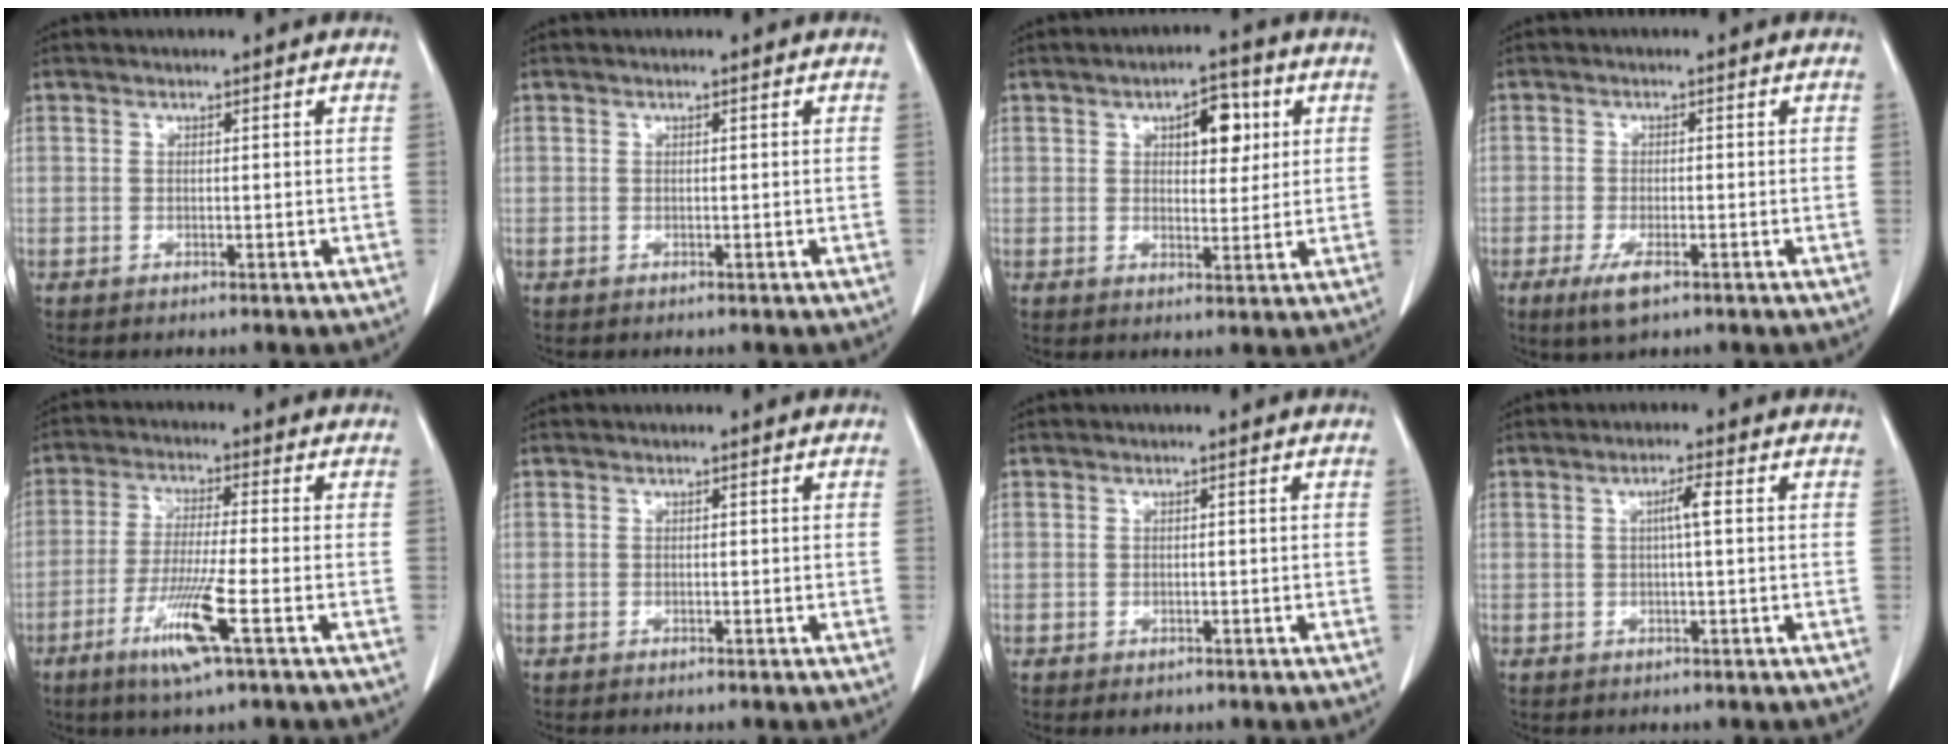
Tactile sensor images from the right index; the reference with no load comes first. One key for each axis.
{"total": 0.0}
{"total": 6.2, "fx": 2.2, "fy": 2.9, "fz": 5.0, "tx": -0.070, "ty": 0.010, "tz": 0.034}
{"total": 4.0, "fx": -2.2, "fy": 1.0, "fz": 3.2, "tx": -0.066, "ty": -0.007, "tz": -0.034}
{"total": 9.2, "fx": -4.2, "fy": -0.4, "fz": 8.1, "tx": -0.161, "ty": -0.021, "tz": -0.082}
{"total": 0.0}
{"total": 1.2, "fx": -0.7, "fy": 0.9, "fz": 0.4, "tx": -0.005, "ty": 0.001, "tz": -0.004}
{"total": 2.5, "fx": 0.3, "fy": -0.1, "fz": 2.5, "tx": -0.044, "ty": 0.003, "tz": 0.005}